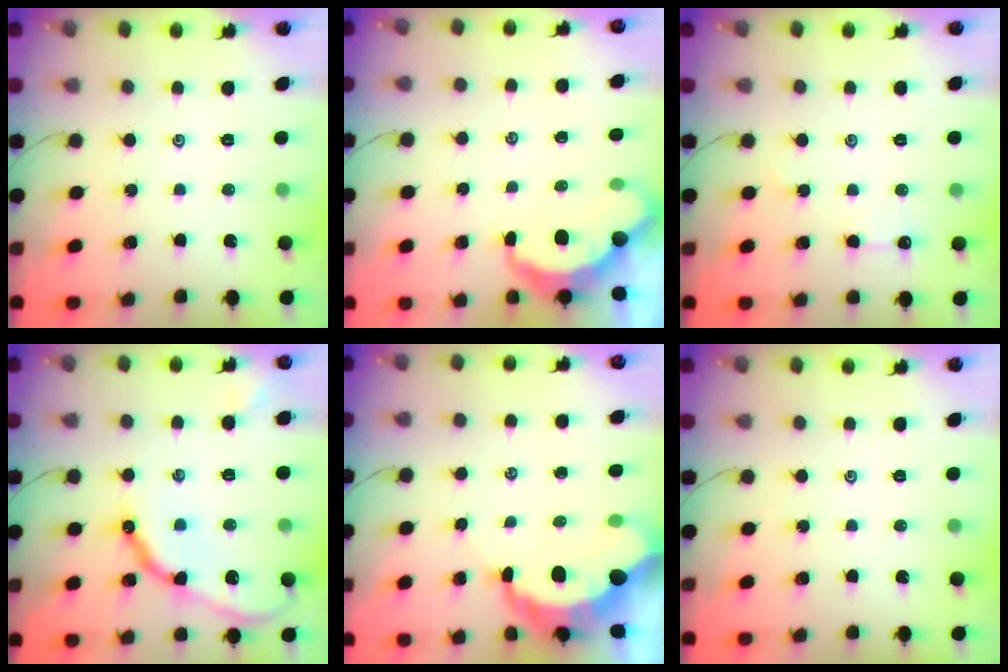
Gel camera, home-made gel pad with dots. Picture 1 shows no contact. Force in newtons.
{"total": 5.8, "press": 5.8, "slide": 0.4}
{"total": 3.0, "press": 3.0, "slide": 0.4}
{"total": 13.1, "press": 13.1, "slide": 1.2}
{"total": 9.5, "press": 9.5, "slide": 0.8}
{"total": 0.0}